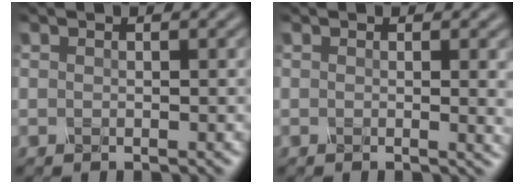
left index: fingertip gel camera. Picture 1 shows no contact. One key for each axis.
{"total": 2.6, "fx": 0.2, "fy": 0.9, "fz": 2.5, "tx": -0.021, "ty": 0.000, "tz": 0.000}